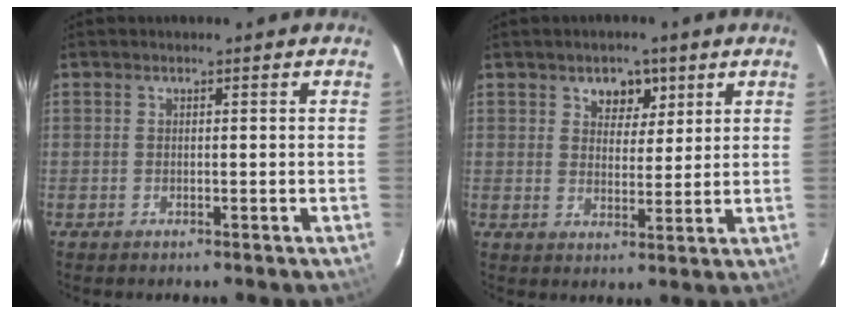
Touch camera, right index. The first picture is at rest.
{"total": 5.2, "force": [2.9, 3.7, 2.2], "torque": [-0.022, 0.001, 0.047]}